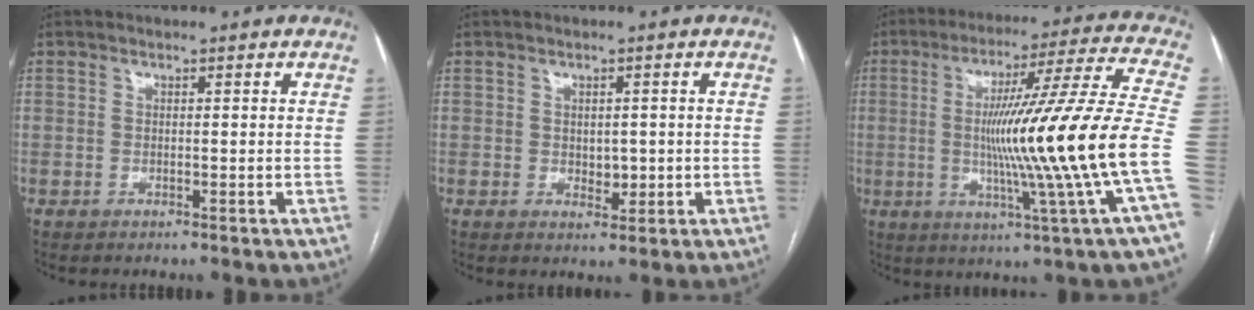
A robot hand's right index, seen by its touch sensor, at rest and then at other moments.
{"total": 1.7, "force": [-0.2, 1.1, 1.4], "torque": [-0.019, -0.001, 0.001]}
{"total": 21.1, "force": [-2.6, -2.8, 20.8], "torque": [-0.306, -0.009, -0.058]}